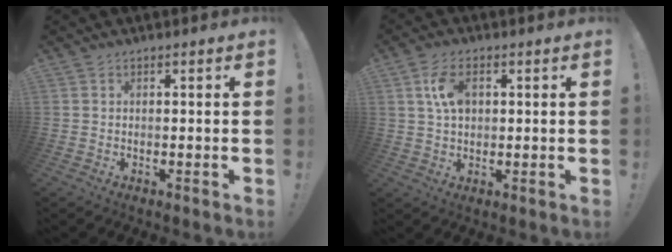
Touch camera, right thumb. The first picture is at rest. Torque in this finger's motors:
{"motor_torque": [0.76, 0.84, -0.05, 0.13, 0.04]}